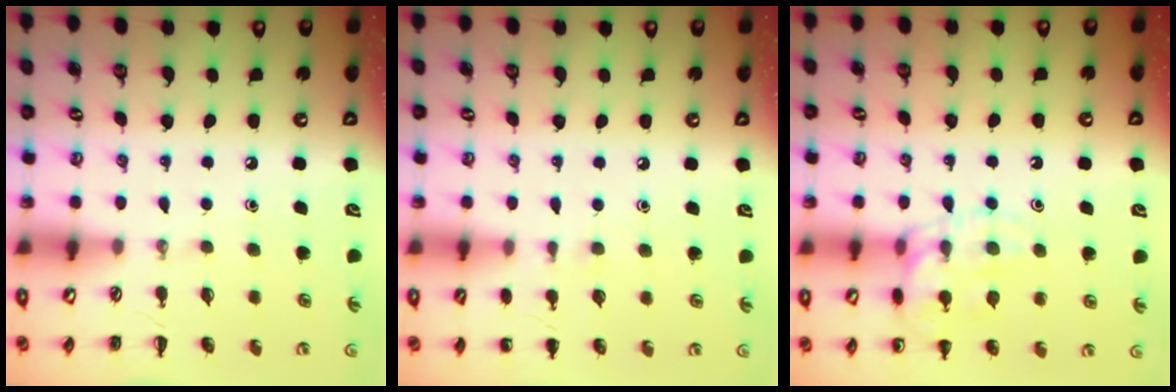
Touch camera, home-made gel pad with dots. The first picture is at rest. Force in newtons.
{"total": 5.8, "press": 5.6, "slide": 1.6}
{"total": 14.2, "press": 14.2, "slide": 1.1}